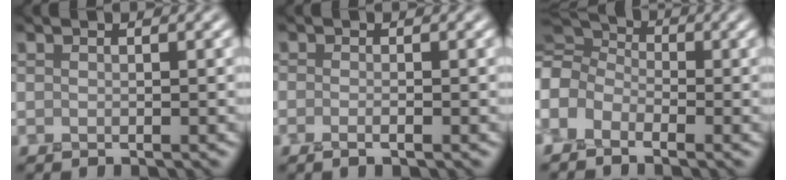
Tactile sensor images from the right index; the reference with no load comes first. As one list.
[{"total": 0.9, "force": [-0.4, 0.3, 0.8], "torque": [-0.010, -0.001, -0.010]}, {"total": 6.1, "force": [-0.7, 4.4, 4.2], "torque": [-0.110, 0.016, -0.027]}]